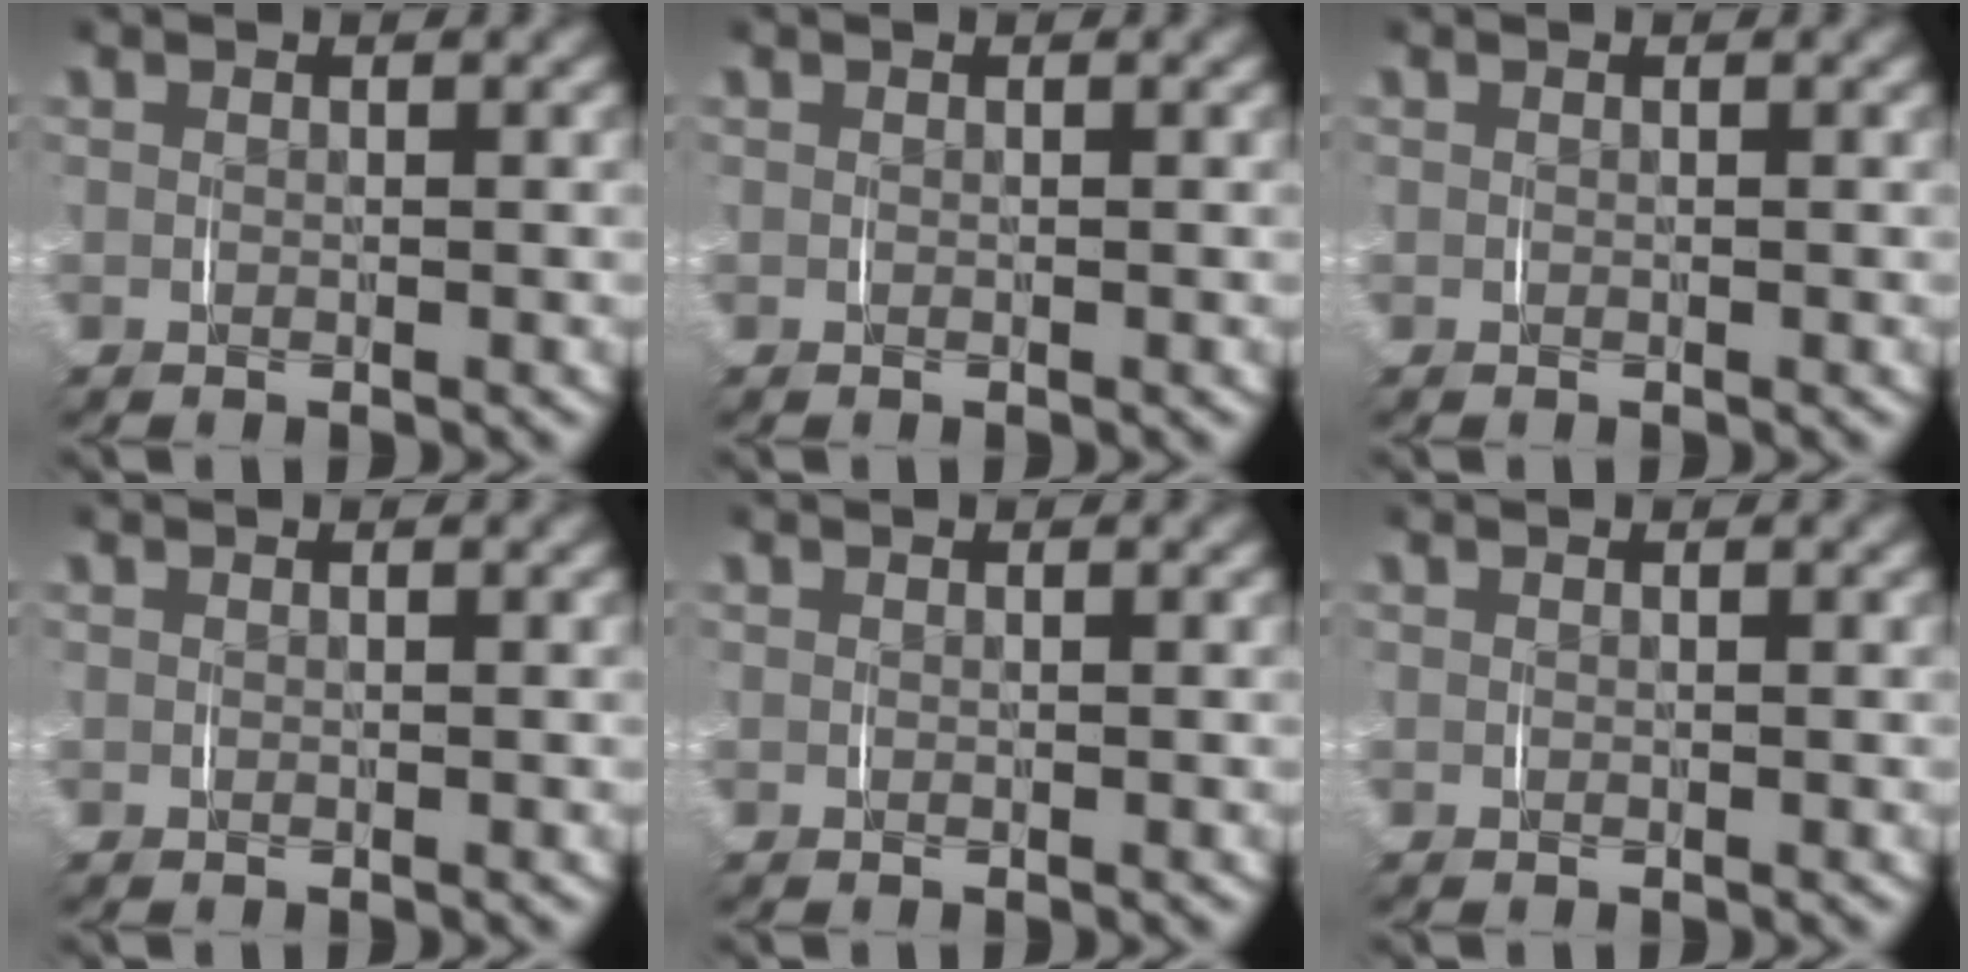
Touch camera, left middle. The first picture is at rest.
{"total": 0.0}
{"total": 0.0}
{"total": 0.0}
{"total": 0.0}
{"total": 0.0}